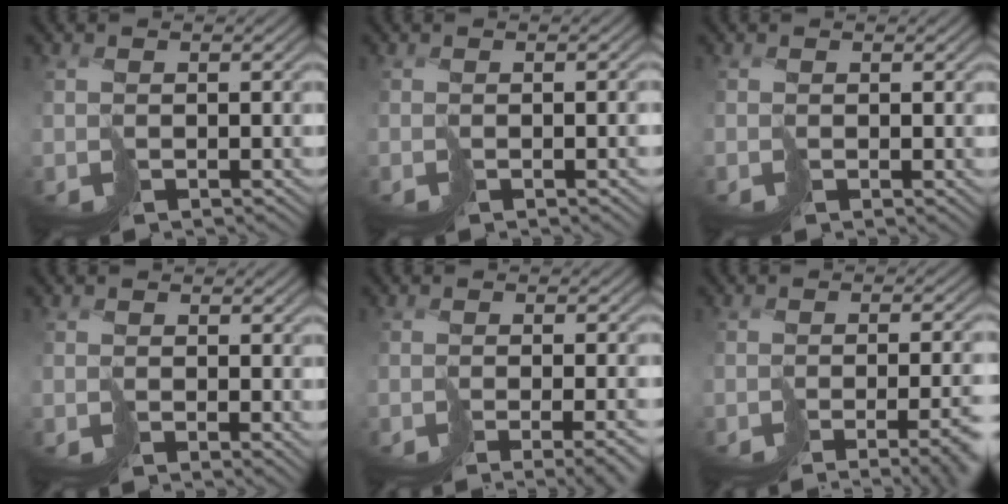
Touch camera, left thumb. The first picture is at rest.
{"total": 1.0, "force": [-0.5, -0.3, 0.8], "torque": [-0.007, 0.004, -0.008]}
{"total": 0.5, "force": [0.2, -0.3, -0.3], "torque": [0.008, 0.002, 0.004]}
{"total": 1.1, "force": [0.6, 0.5, 0.8], "torque": [-0.010, 0.002, 0.008]}
{"total": 5.3, "force": [-3.3, 1.0, 4.1], "torque": [-0.038, -0.012, -0.027]}
{"total": 7.5, "force": [-4.6, 1.6, 5.7], "torque": [-0.053, -0.018, -0.038]}